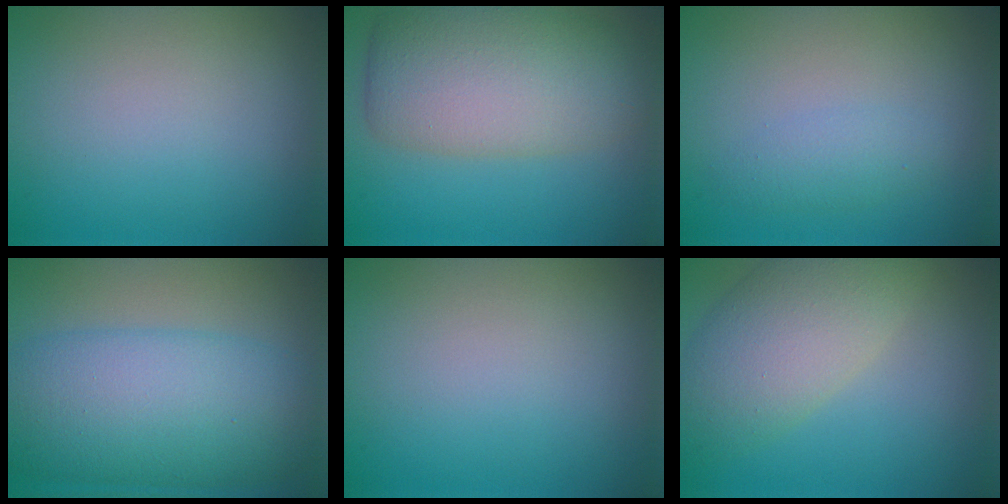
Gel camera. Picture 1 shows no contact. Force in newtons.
{"total": 8.0, "press": 8.0, "slide": 0.5}
{"total": 1.6, "press": 1.6, "slide": 0.0}
{"total": 10.2, "press": 10.2, "slide": 0.3}
{"total": 0.0}
{"total": 6.6, "press": 6.6, "slide": 0.4}